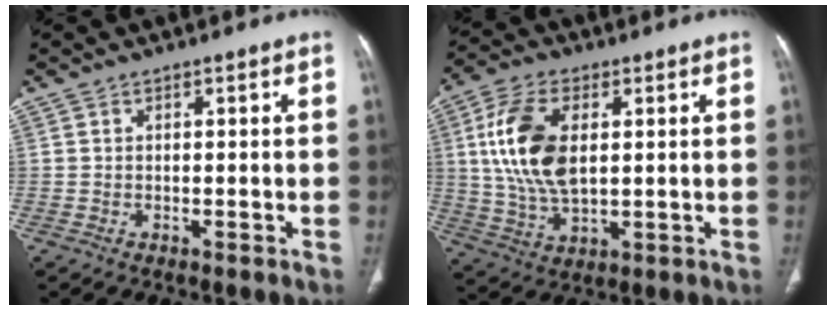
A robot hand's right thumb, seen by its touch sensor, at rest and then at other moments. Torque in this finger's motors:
{"motor_torque": [-0.09, 1.64, 1.63, 0.57, 0.47]}